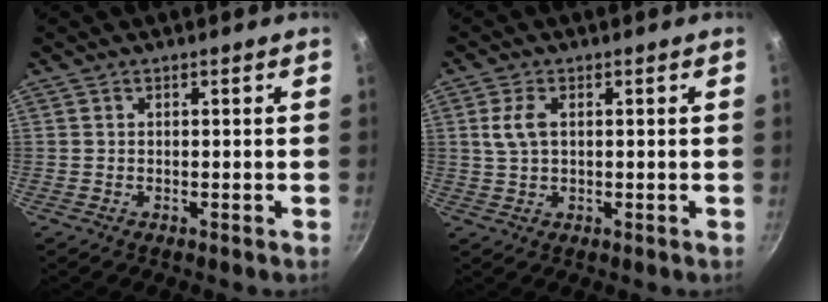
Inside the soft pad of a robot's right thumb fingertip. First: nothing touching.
{"total": 4.0, "force": [0.9, 2.2, 3.2], "torque": [-0.079, 0.005, 0.019]}